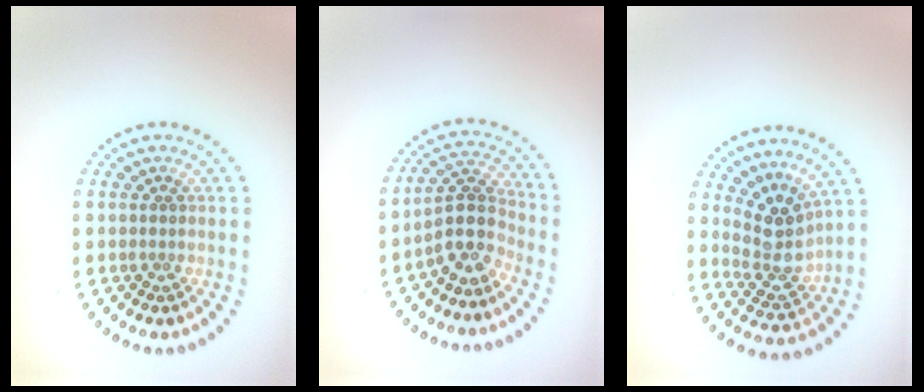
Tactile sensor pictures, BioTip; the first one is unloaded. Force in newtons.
{"total": 4.0, "press": 3.3, "slide": 2.3}
{"total": 3.6, "press": 2.8, "slide": 2.3}